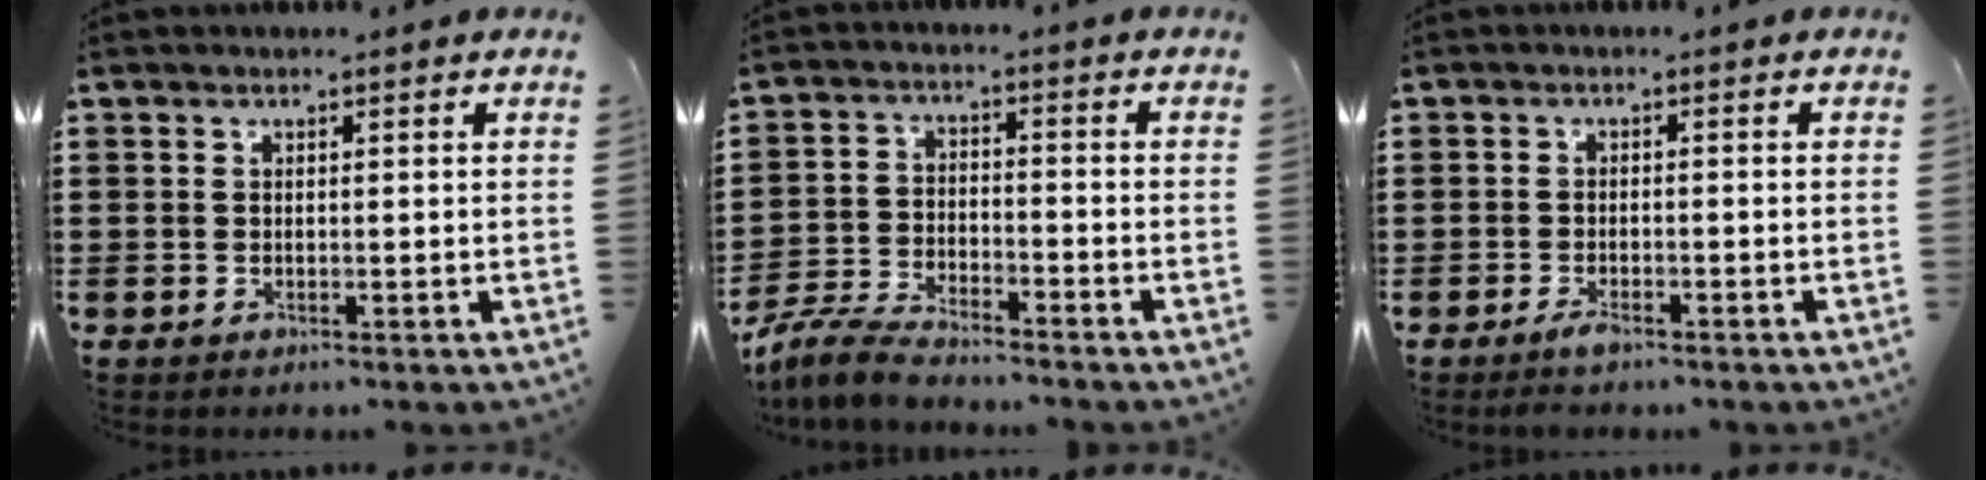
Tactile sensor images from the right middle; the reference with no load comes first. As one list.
[{"total": 5.7, "force": [-5.4, 0.7, 1.7], "torque": [-0.047, 0.001, -0.110]}, {"total": 2.0, "force": [-1.6, 0.6, 1.1], "torque": [-0.026, -0.002, -0.033]}]